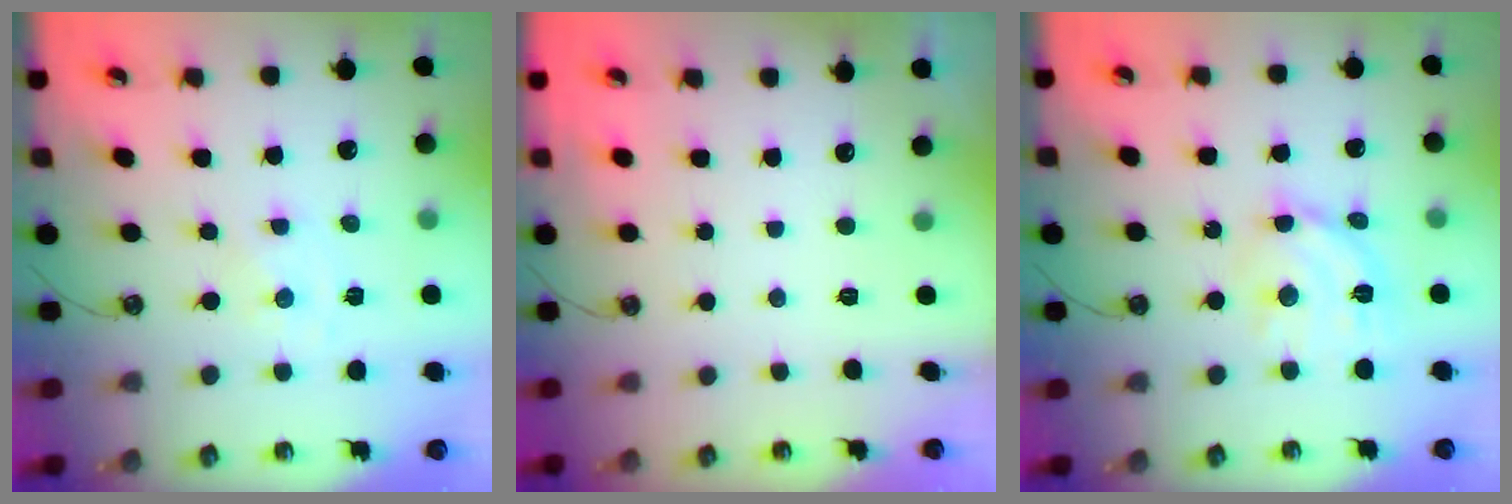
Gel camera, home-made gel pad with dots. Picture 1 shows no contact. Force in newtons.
{"total": 0.0}
{"total": 12.7, "press": 12.6, "slide": 1.1}